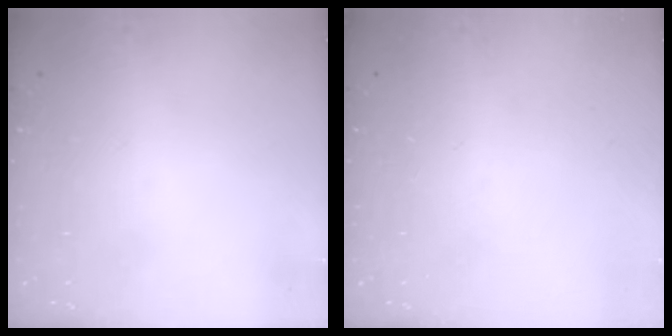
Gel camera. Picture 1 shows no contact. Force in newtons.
{"total": 0.0}